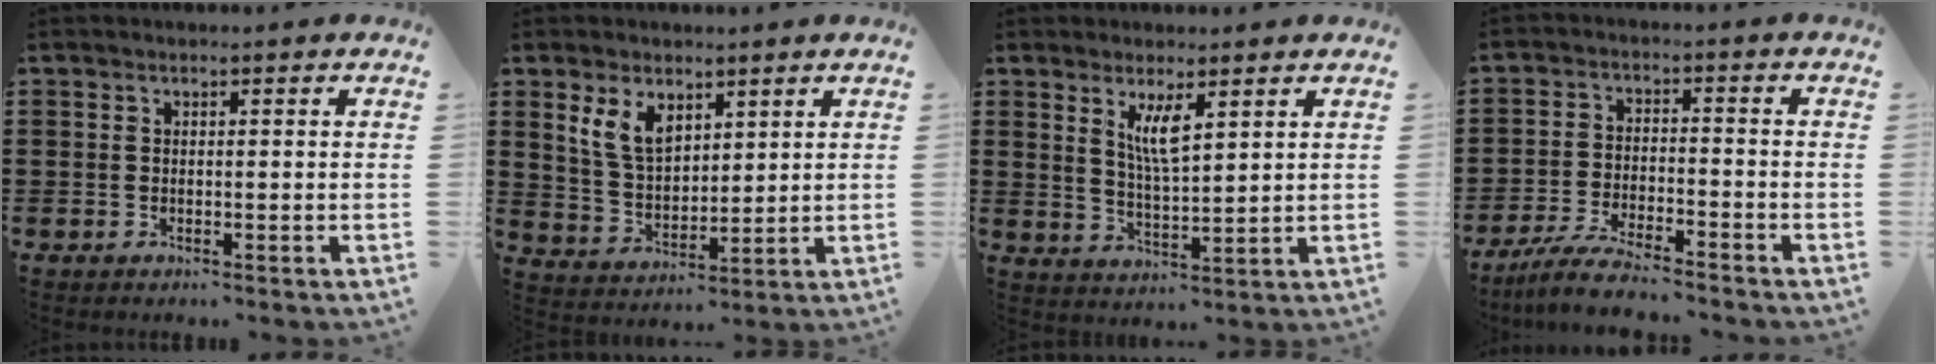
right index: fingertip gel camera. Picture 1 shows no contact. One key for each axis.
{"total": 6.5, "fx": 3.5, "fy": 3.8, "fz": 4.0, "tx": -0.100, "ty": 0.005, "tz": 0.065}
{"total": 5.0, "fx": 2.6, "fy": 1.3, "fz": 4.1, "tx": -0.088, "ty": 0.003, "tz": 0.044}
{"total": 5.4, "fx": -5.0, "fy": 0.2, "fz": 1.9, "tx": -0.053, "ty": -0.010, "tz": -0.101}